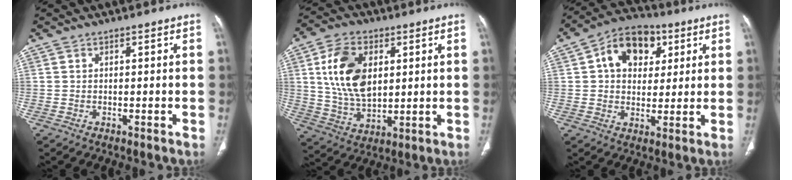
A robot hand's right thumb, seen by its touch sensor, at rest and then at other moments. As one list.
[{"total": 14.3, "force": [3.5, 9.1, 10.5], "torque": [-0.176, -0.013, 0.071]}, {"total": 12.6, "force": [4.2, 8.9, 7.8], "torque": [-0.085, 0.004, 0.060]}]